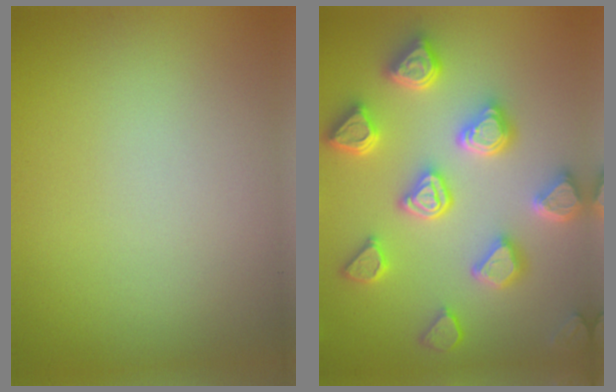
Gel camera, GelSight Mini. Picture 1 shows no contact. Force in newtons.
{"total": 6.5, "press": 6.0, "slide": 2.4}